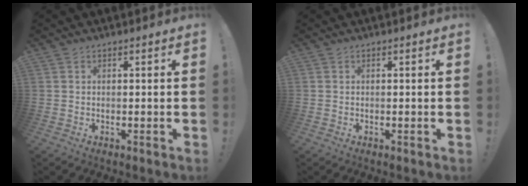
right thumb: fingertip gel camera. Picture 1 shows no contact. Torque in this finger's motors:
{"motor_torque": [0.18, 0.01, 0.16, -0.08, 0.03]}